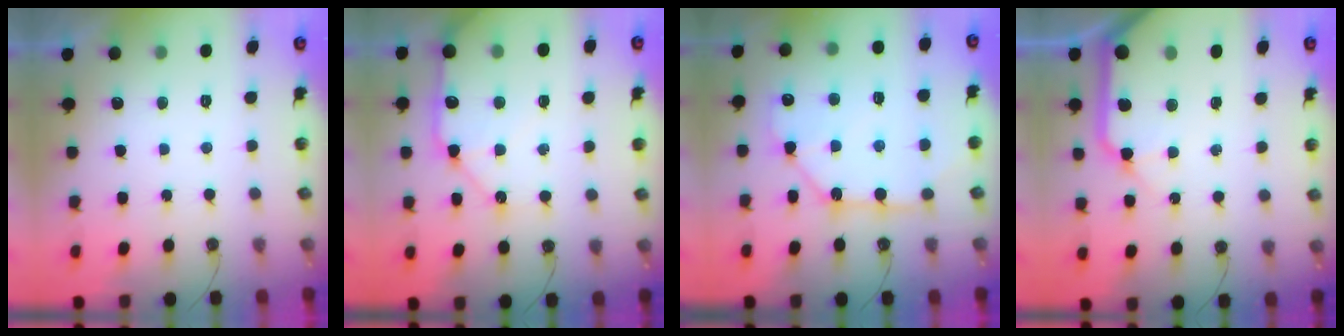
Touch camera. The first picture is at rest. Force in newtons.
{"total": 14.5, "press": 14.4, "slide": 2.1}
{"total": 12.4, "press": 12.3, "slide": 1.6}
{"total": 17.0, "press": 16.8, "slide": 2.8}